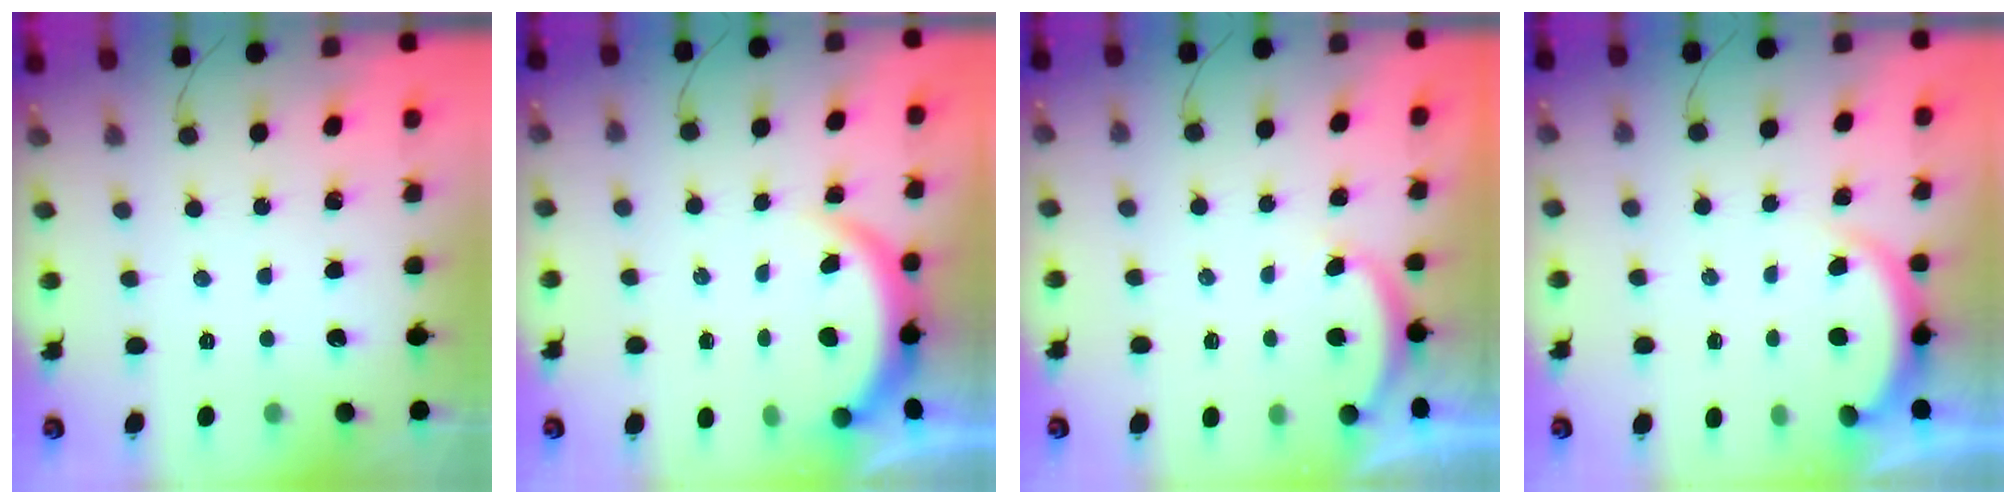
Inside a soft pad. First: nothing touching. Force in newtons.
{"total": 3.8, "press": 3.8, "slide": 0.3}
{"total": 2.9, "press": 2.8, "slide": 0.6}
{"total": 2.5, "press": 2.4, "slide": 0.6}